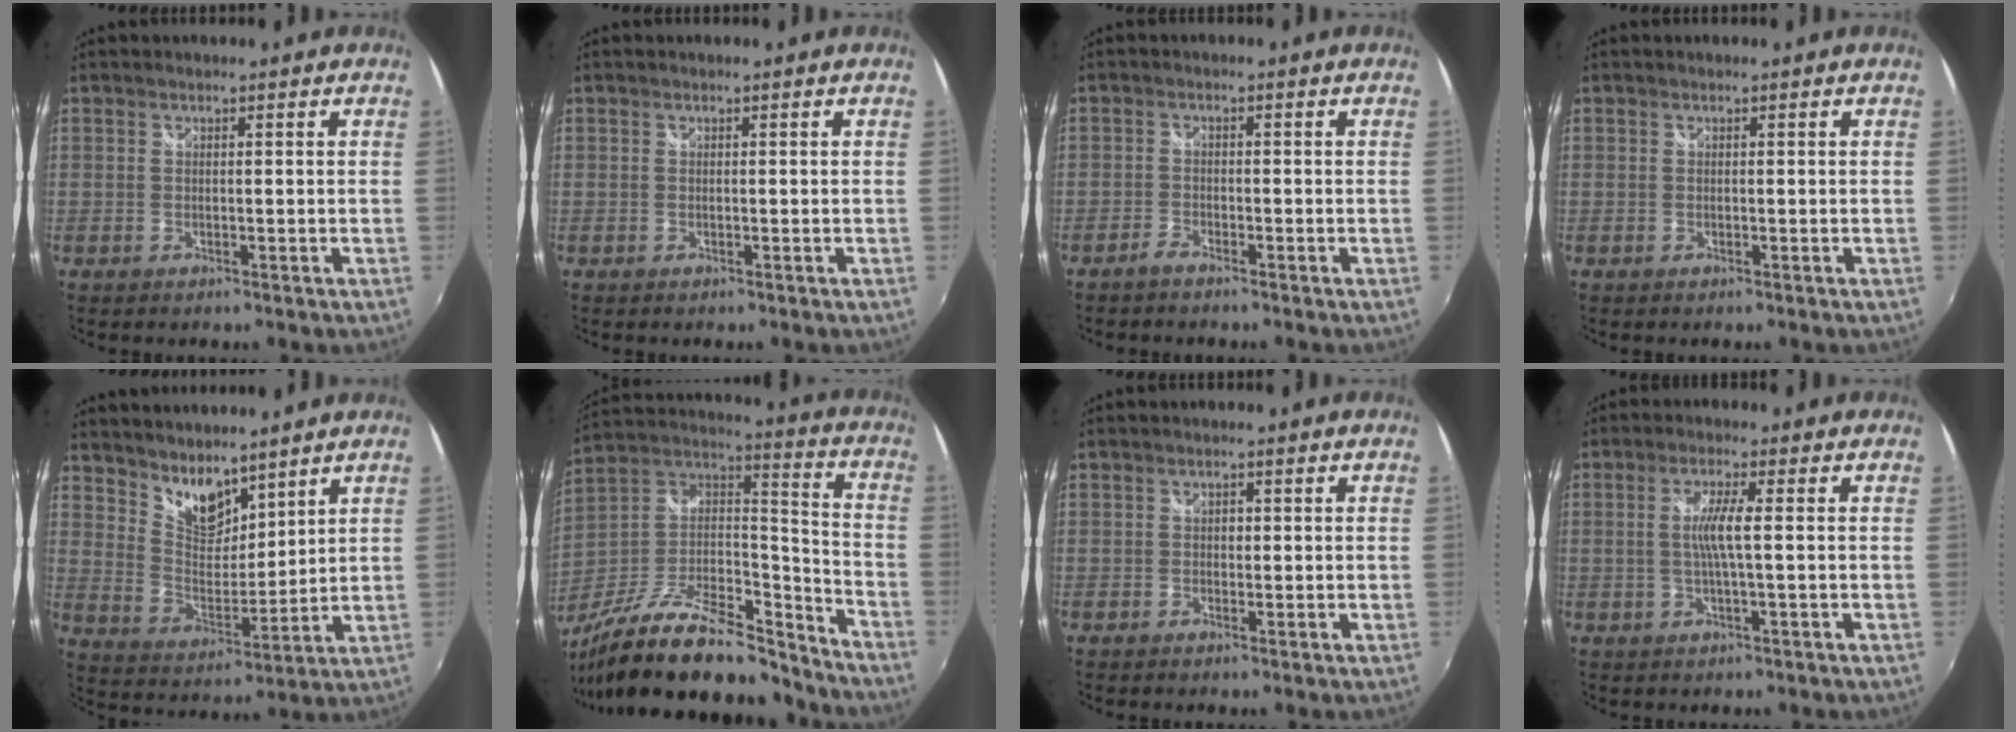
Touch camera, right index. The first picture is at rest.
{"total": 0.0}
{"total": 1.8, "force": [-1.7, 0.4, 0.6], "torque": [-0.022, 0.000, -0.037]}
{"total": 0.0}
{"total": 8.5, "force": [7.1, 2.9, 3.6], "torque": [-0.053, -0.004, 0.136]}
{"total": 28.6, "force": [-21.2, 10.0, 16.4], "torque": [-0.295, -0.006, -0.338]}
{"total": 0.9, "force": [-0.1, 0.8, 0.4], "torque": [-0.004, 0.002, -0.002]}
{"total": 4.5, "force": [0.0, -0.2, 4.5], "torque": [-0.088, -0.001, 0.001]}